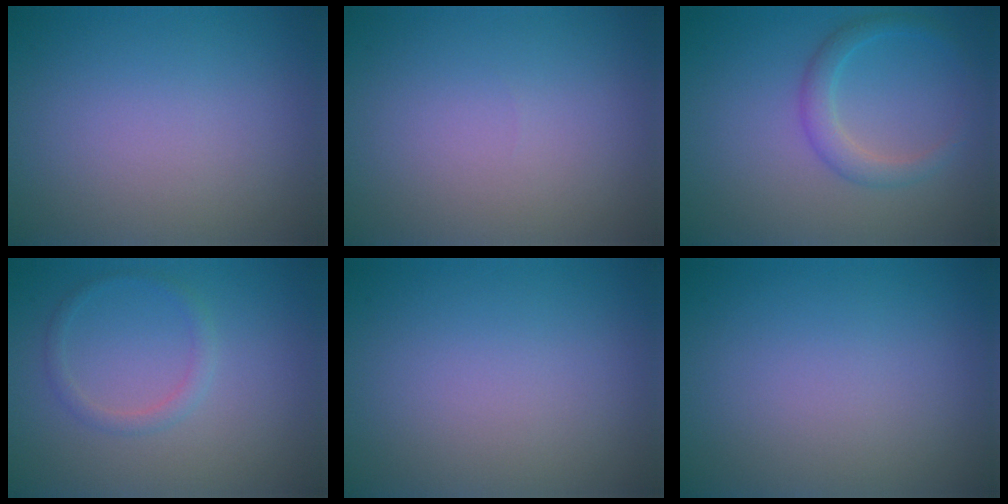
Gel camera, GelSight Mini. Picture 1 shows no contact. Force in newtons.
{"total": 0.0}
{"total": 2.3, "press": 2.3, "slide": 0.2}
{"total": 1.4, "press": 1.4, "slide": 0.1}
{"total": 0.0}
{"total": 0.0}